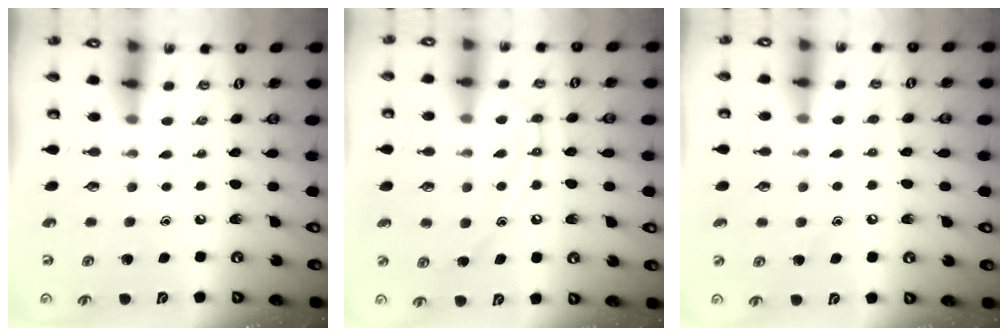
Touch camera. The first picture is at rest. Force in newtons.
{"total": 11.2, "press": 11.1, "slide": 1.1}
{"total": 6.2, "press": 6.2, "slide": 0.7}